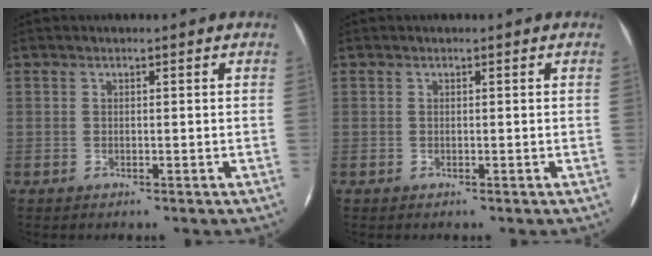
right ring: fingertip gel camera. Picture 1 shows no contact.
{"total": 0.0}